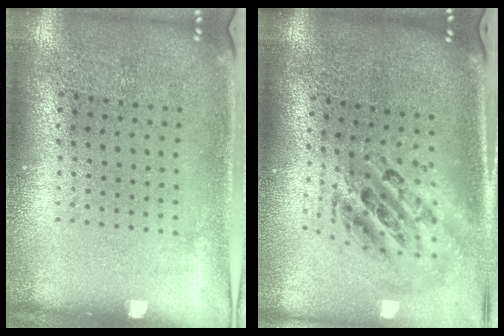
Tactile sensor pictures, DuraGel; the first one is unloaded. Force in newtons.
{"total": 2.4, "press": 1.8, "slide": 1.5}